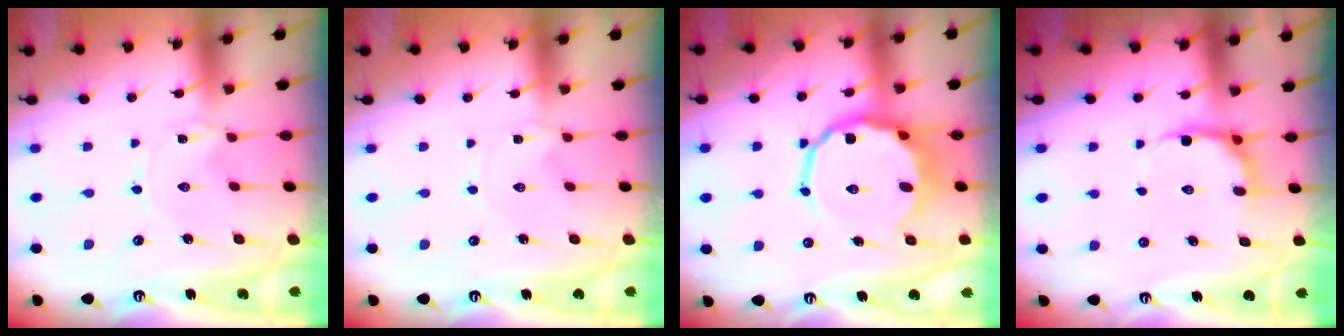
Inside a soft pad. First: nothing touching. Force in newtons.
{"total": 0.0}
{"total": 12.4, "press": 11.9, "slide": 3.3}
{"total": 6.3, "press": 5.7, "slide": 2.7}